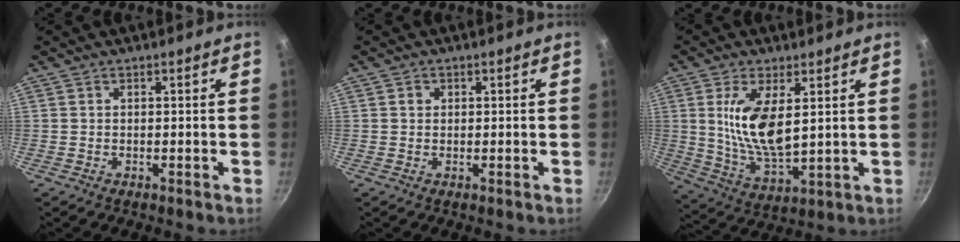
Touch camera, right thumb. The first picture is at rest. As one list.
[{"total": 1.2, "force": [0.3, 1.1, 0.4], "torque": [-0.002, 0.003, 0.004]}, {"total": 12.4, "force": [2.8, 5.3, 10.9], "torque": [-0.205, -0.024, 0.063]}]